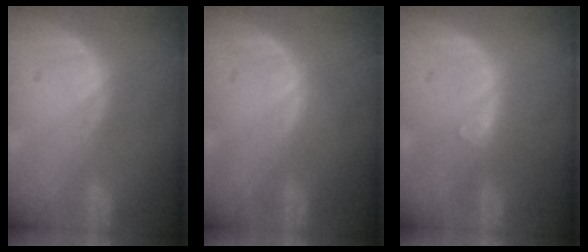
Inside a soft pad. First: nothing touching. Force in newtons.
{"total": 0.0}
{"total": 0.9, "press": 0.8, "slide": 0.2}